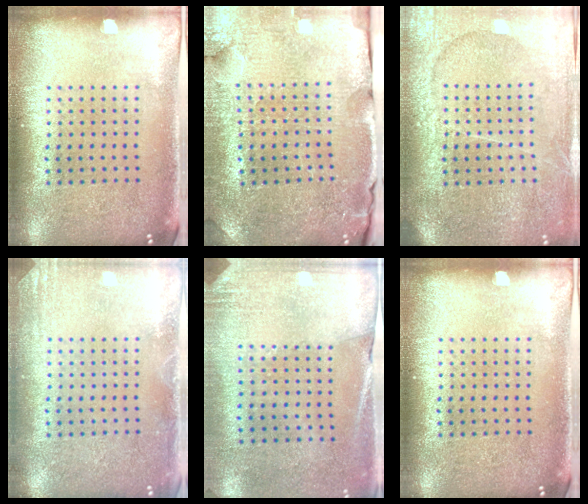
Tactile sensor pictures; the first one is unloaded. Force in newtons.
{"total": 3.6, "press": 3.6, "slide": 0.4}
{"total": 3.6, "press": 3.3, "slide": 1.6}
{"total": 1.6, "press": 1.6, "slide": 0.3}
{"total": 2.6, "press": 2.3, "slide": 1.2}
{"total": 0.0}